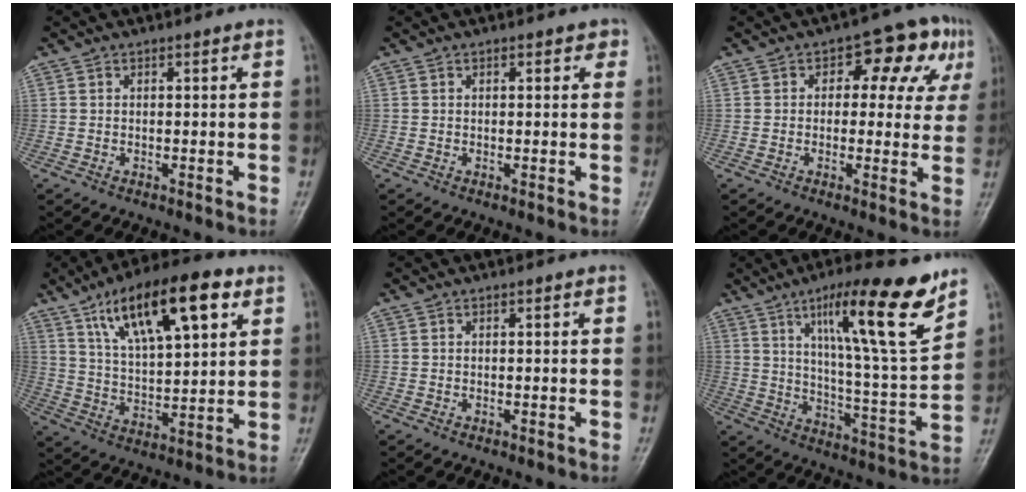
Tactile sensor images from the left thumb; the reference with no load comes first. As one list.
[{"total": 1.7, "force": [0.8, 1.0, 1.1], "torque": [-0.001, 0.001, 0.006]}, {"total": 10.3, "force": [3.4, 6.3, 7.4], "torque": [-0.036, 0.016, 0.034]}, {"total": 18.9, "force": [9.3, 7.0, 15.0], "torque": [-0.220, -0.020, 0.161]}, {"total": 0.0}, {"total": 18.7, "force": [11.3, 2.5, 14.8], "torque": [-0.211, -0.061, 0.182]}]